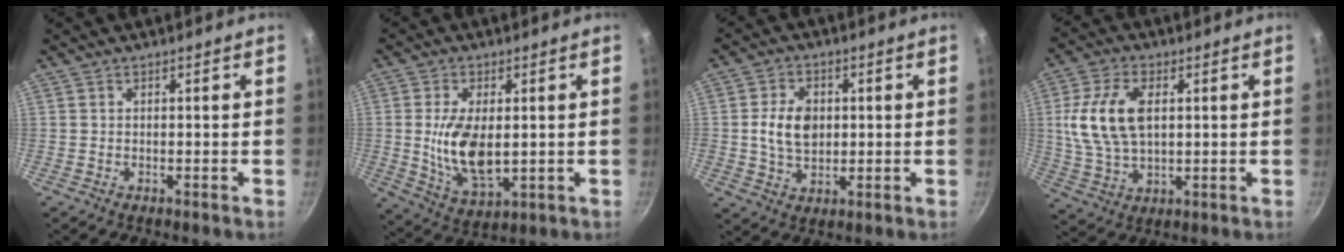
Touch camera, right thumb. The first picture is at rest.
{"total": 11.2, "force": [0.5, 5.9, 9.5], "torque": [-0.175, -0.013, 0.018]}
{"total": 8.2, "force": [0.7, 6.0, 5.6], "torque": [-0.082, 0.000, 0.012]}
{"total": 12.8, "force": [2.2, 7.4, 10.2], "torque": [-0.191, 0.000, 0.042]}